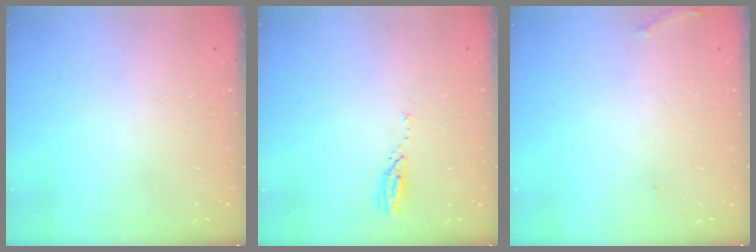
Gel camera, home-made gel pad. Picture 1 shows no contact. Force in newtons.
{"total": 3.6, "press": 3.6, "slide": 0.3}
{"total": 5.2, "press": 4.9, "slide": 1.8}